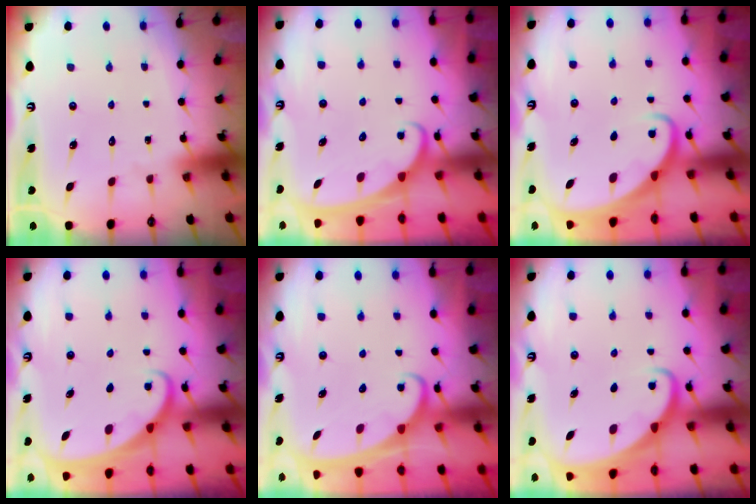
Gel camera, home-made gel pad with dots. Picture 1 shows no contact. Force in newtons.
{"total": 2.4, "press": 2.4, "slide": 0.4}
{"total": 2.8, "press": 2.8, "slide": 0.3}
{"total": 1.7, "press": 1.6, "slide": 0.2}
{"total": 2.4, "press": 2.4, "slide": 0.3}
{"total": 2.5, "press": 2.5, "slide": 0.2}